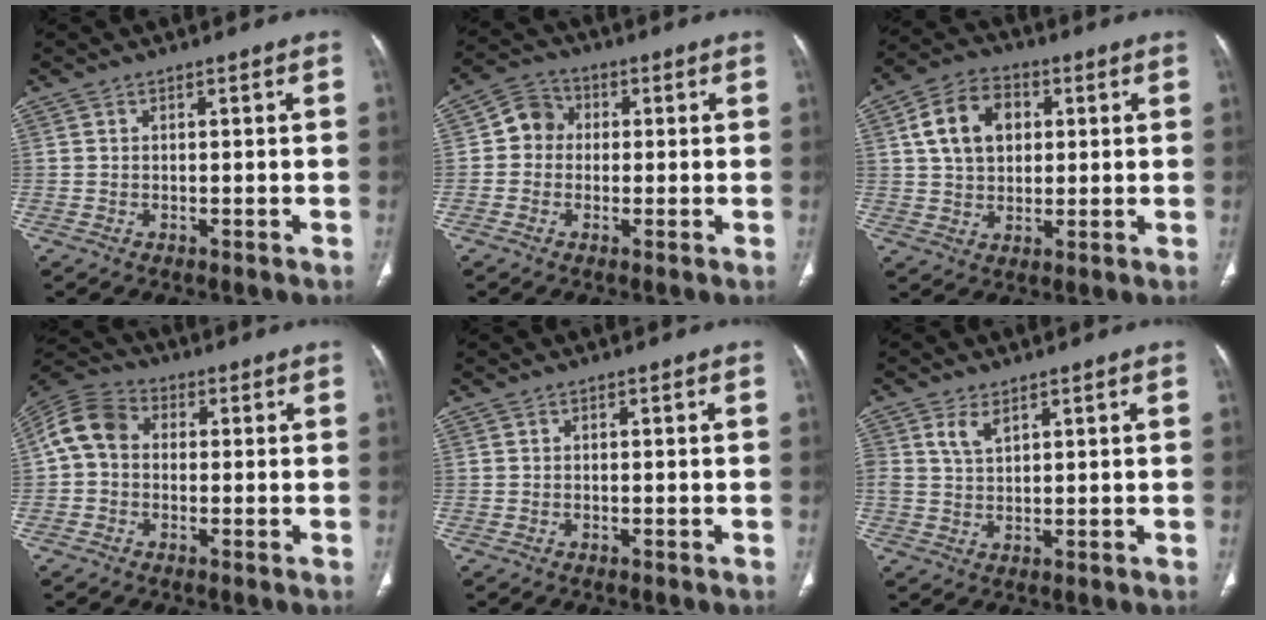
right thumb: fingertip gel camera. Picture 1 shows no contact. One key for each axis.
{"total": 5.9, "fx": 0.2, "fy": 5.3, "fz": 2.5, "tx": -0.021, "ty": 0.015, "tz": -0.009}
{"total": 11.4, "fx": 2.8, "fy": 8.2, "fz": 7.3, "tx": -0.105, "ty": 0.006, "tz": 0.045}
{"total": 8.4, "fx": 0.3, "fy": 6.6, "fz": 5.2, "tx": -0.096, "ty": 0.027, "tz": -0.009}
{"total": 0.0}
{"total": 3.5, "fx": 2.0, "fy": 1.8, "fz": 2.2, "tx": -0.041, "ty": -0.007, "tz": 0.045}